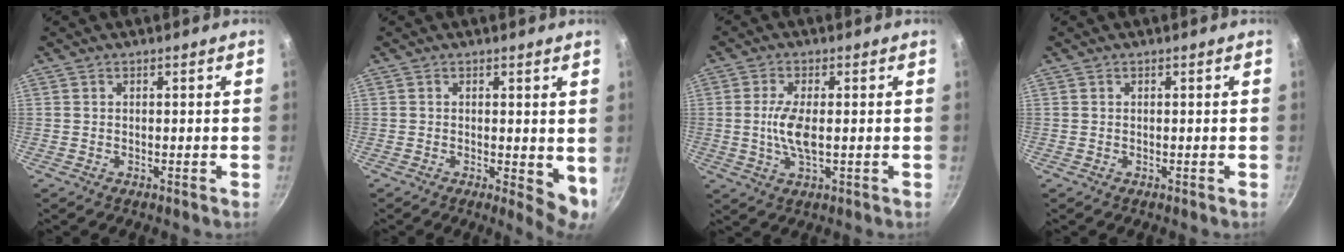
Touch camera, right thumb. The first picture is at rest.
{"total": 5.5, "force": [0.3, 2.3, 5.0], "torque": [-0.060, -0.012, 0.005]}
{"total": 6.2, "force": [-0.1, 2.2, 5.8], "torque": [-0.126, -0.002, -0.005]}
{"total": 0.0}